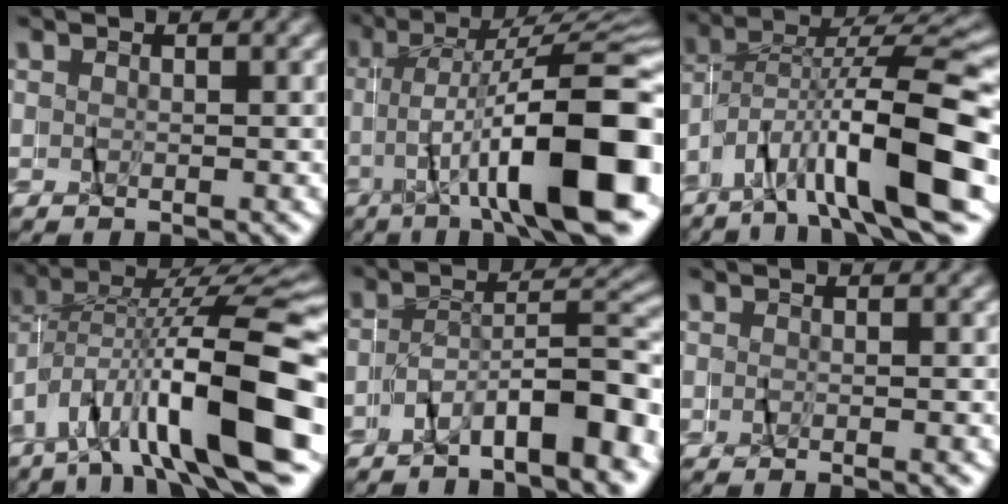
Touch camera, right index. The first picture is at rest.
{"total": 14.6, "force": [-4.0, 3.9, 13.4], "torque": [-0.183, -0.005, -0.054]}
{"total": 12.0, "force": [-6.1, 4.9, 9.1], "torque": [-0.144, -0.012, -0.092]}
{"total": 13.9, "force": [-6.5, 5.8, 10.9], "torque": [-0.168, -0.016, -0.089]}
{"total": 7.2, "force": [-5.8, 1.6, 4.0], "torque": [-0.050, 0.010, -0.101]}
{"total": 1.0, "force": [-0.9, -0.1, 0.3], "torque": [-0.008, -0.003, -0.014]}